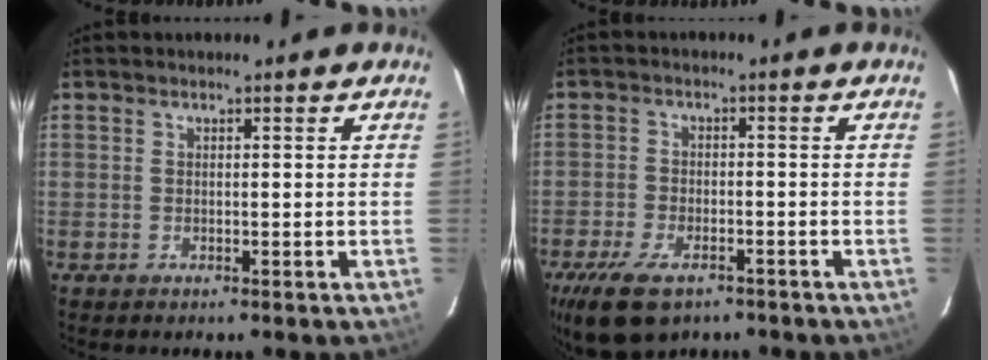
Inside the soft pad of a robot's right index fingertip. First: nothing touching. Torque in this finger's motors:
{"motor_torque": [0.49, -0.49, 0.48, 0.07]}